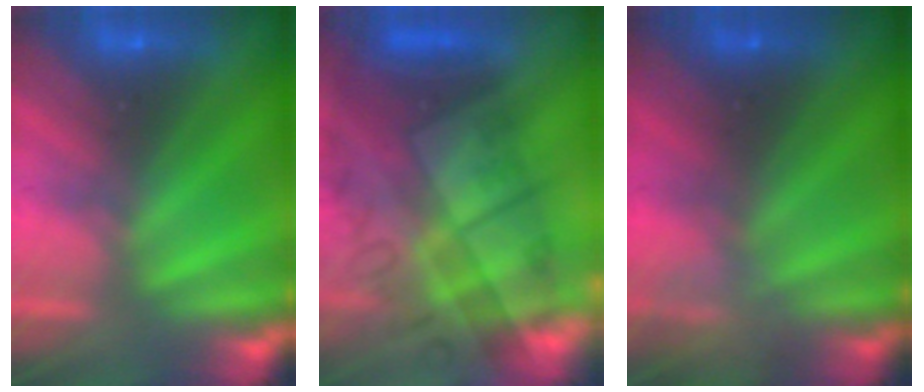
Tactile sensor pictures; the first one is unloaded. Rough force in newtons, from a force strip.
{"total": 7.6}
{"total": 2.3}